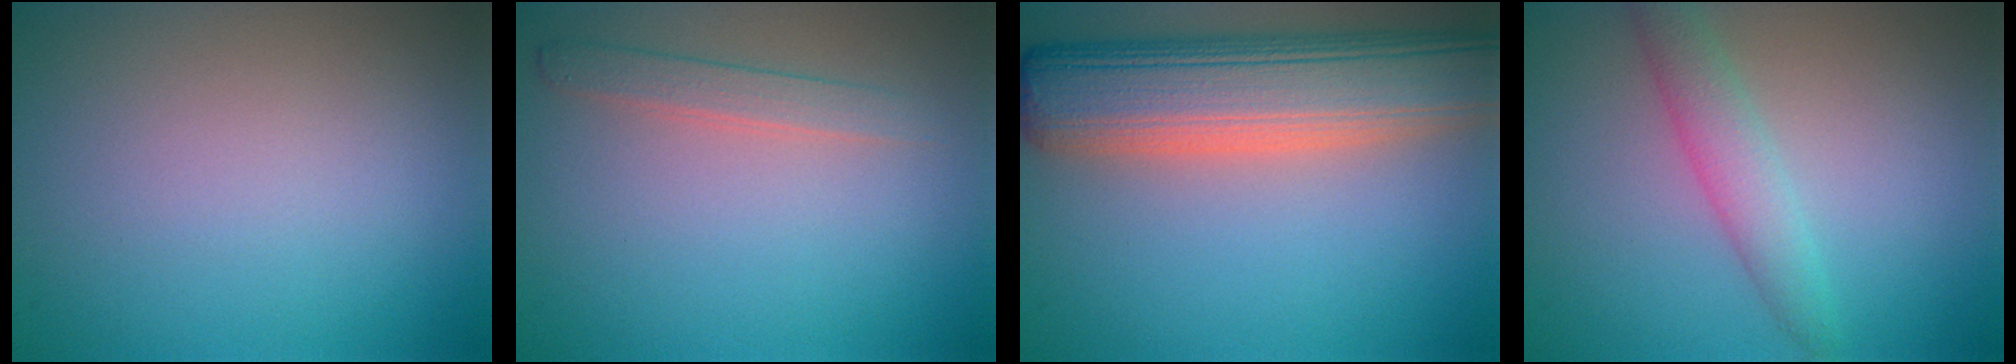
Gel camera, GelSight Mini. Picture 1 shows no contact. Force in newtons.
{"total": 1.7, "press": 1.7, "slide": 0.0}
{"total": 10.4, "press": 10.4, "slide": 0.7}
{"total": 2.8, "press": 2.8, "slide": 0.2}